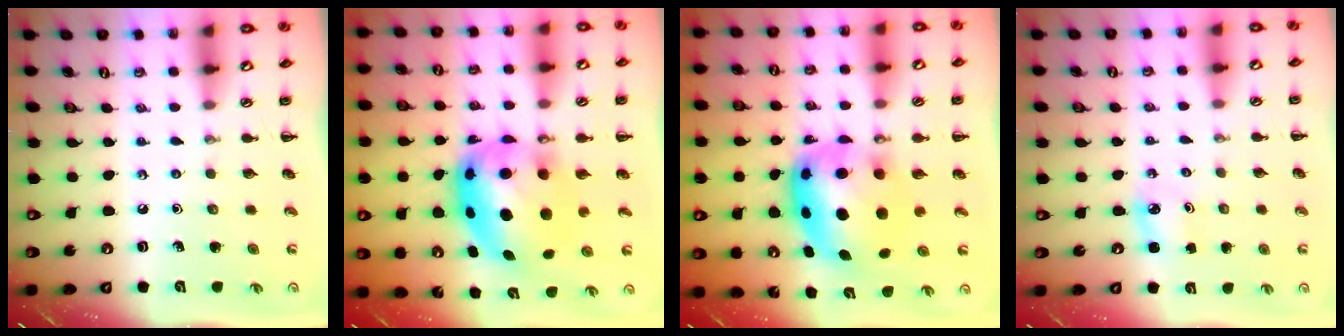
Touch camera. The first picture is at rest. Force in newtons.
{"total": 13.0, "press": 12.7, "slide": 3.1}
{"total": 10.5, "press": 10.2, "slide": 2.7}
{"total": 2.9, "press": 2.8, "slide": 0.5}